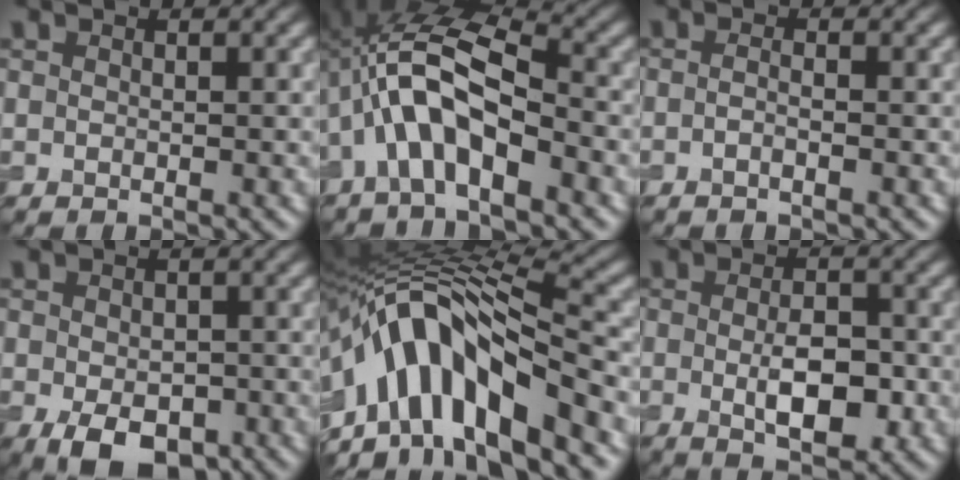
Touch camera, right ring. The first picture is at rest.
{"total": 8.5, "force": [-3.0, 3.4, 7.2], "torque": [-0.141, 0.023, -0.065]}
{"total": 1.1, "force": [-0.5, 0.3, 0.9], "torque": [-0.001, -0.012, -0.019]}
{"total": 5.2, "force": [-2.4, 3.0, 3.6], "torque": [-0.064, -0.018, -0.037]}
{"total": 12.5, "force": [-4.8, 5.0, 10.3], "torque": [-0.166, 0.026, -0.087]}
{"total": 4.7, "force": [-1.2, 2.0, 4.1], "torque": [-0.067, -0.007, -0.018]}